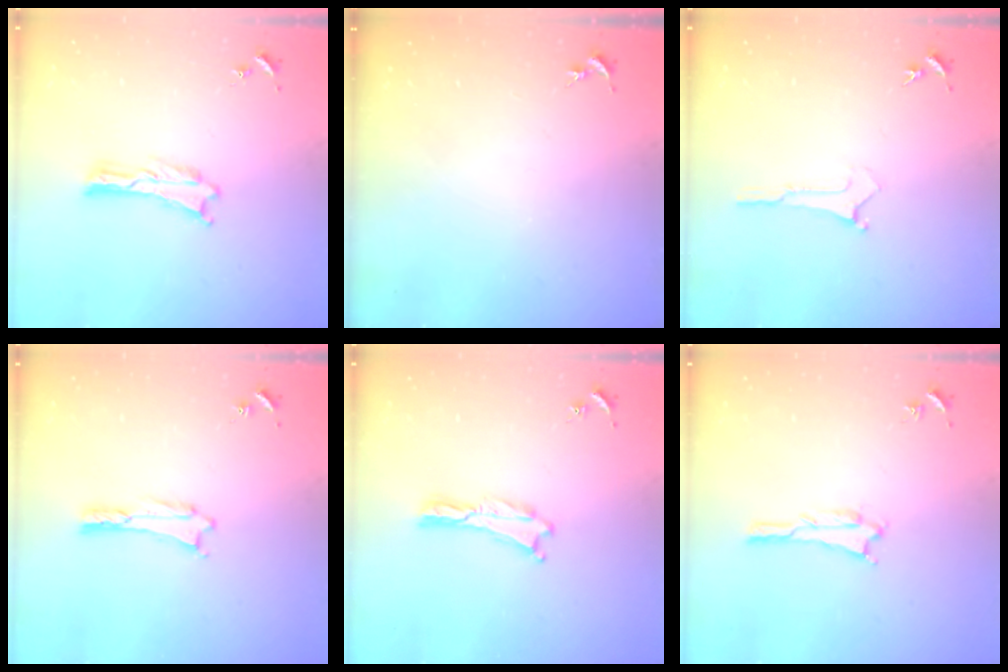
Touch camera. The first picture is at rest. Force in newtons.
{"total": 0.0}
{"total": 0.0}
{"total": 0.5, "press": 0.5, "slide": 0.2}
{"total": 0.0}
{"total": 1.1, "press": 1.1, "slide": 0.1}